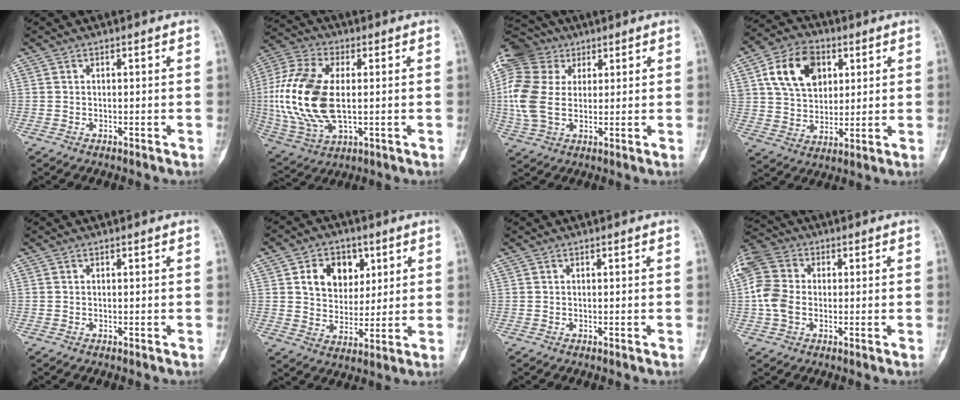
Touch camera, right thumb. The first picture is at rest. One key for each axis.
{"total": 19.7, "fx": 0.3, "fy": 10.8, "fz": 16.5, "tx": -0.367, "ty": -0.004, "tz": 0.013}
{"total": 14.2, "fx": 3.5, "fy": 10.6, "fz": 8.8, "tx": -0.196, "ty": 0.008, "tz": 0.062}
{"total": 14.0, "fx": 5.1, "fy": 9.9, "fz": 8.5, "tx": -0.119, "ty": -0.006, "tz": 0.090}
{"total": 0.0}
{"total": 10.7, "fx": 3.9, "fy": 8.2, "fz": 5.6, "tx": -0.044, "ty": -0.014, "tz": 0.069}
{"total": 0.0}
{"total": 9.0, "fx": -0.3, "fy": 6.9, "fz": 5.8, "tx": -0.128, "ty": 0.017, "tz": -0.017}